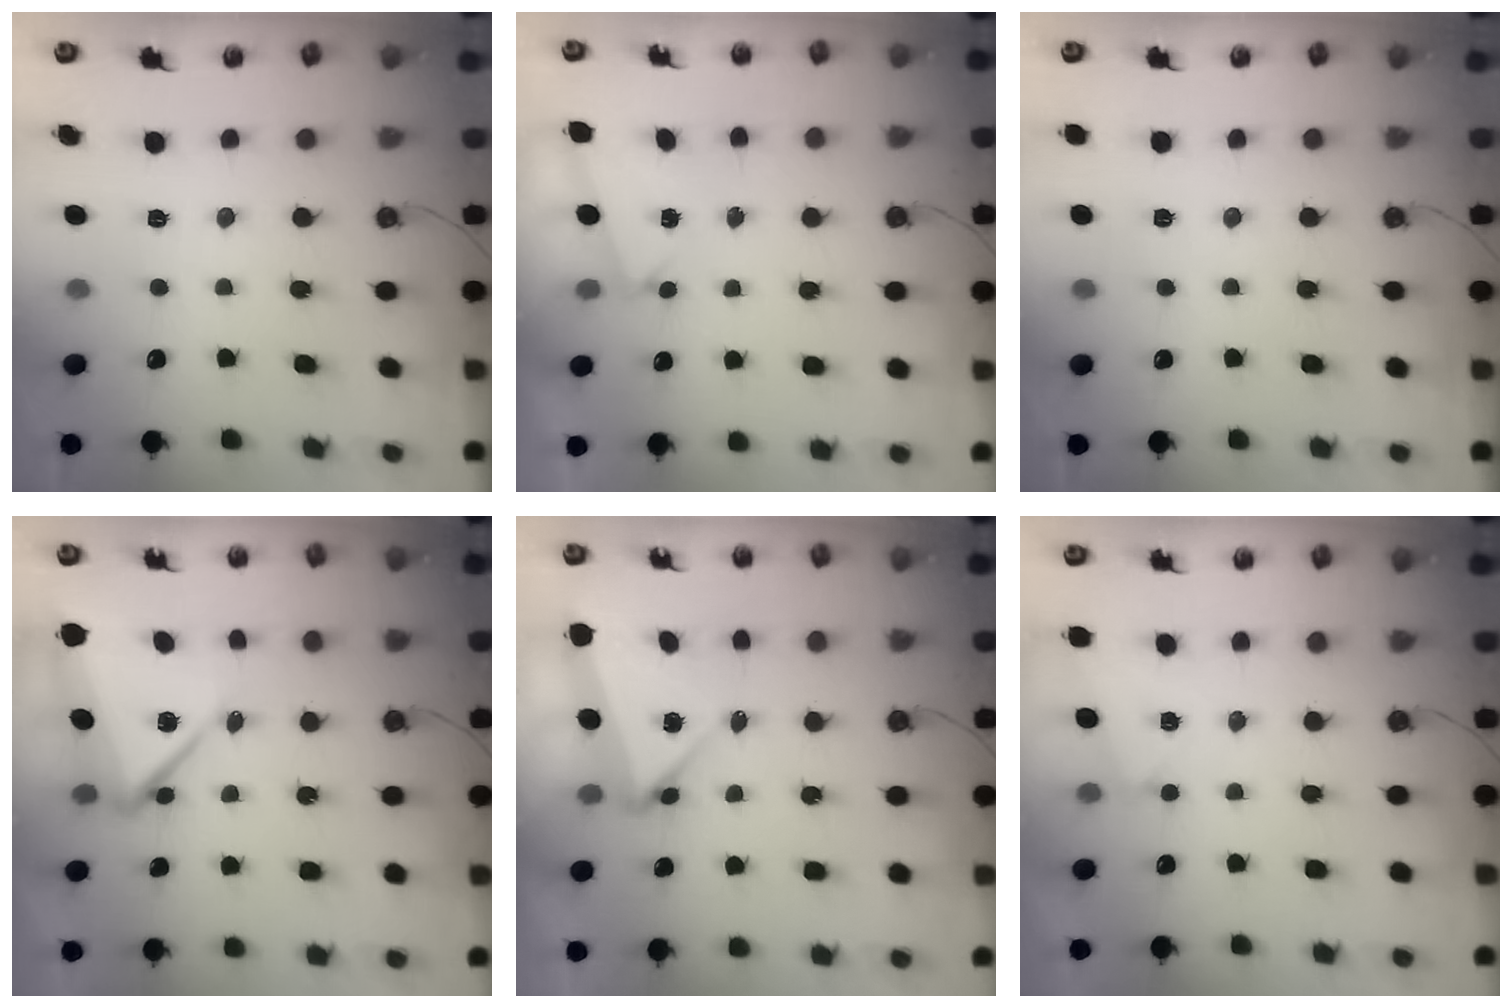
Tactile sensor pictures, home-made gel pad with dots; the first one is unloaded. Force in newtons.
{"total": 1.9, "press": 1.4, "slide": 1.4}
{"total": 2.6, "press": 1.3, "slide": 2.2}
{"total": 9.4, "press": 9.3, "slide": 1.4}
{"total": 5.6, "press": 5.4, "slide": 1.1}
{"total": 3.1, "press": 2.1, "slide": 2.4}